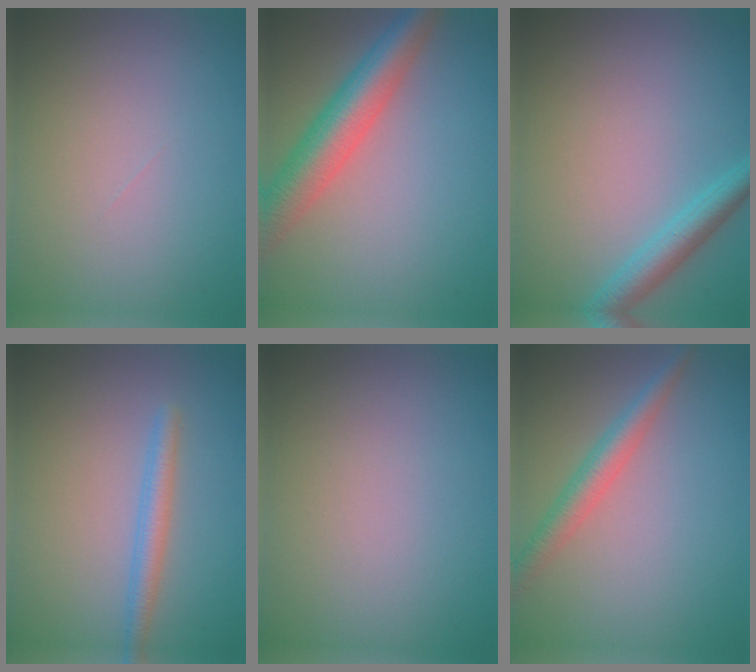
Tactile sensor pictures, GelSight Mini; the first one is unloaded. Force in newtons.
{"total": 6.4, "press": 6.4, "slide": 0.3}
{"total": 2.9, "press": 2.9, "slide": 0.1}
{"total": 2.2, "press": 2.1, "slide": 0.1}
{"total": 0.0}
{"total": 2.9, "press": 2.9, "slide": 0.2}